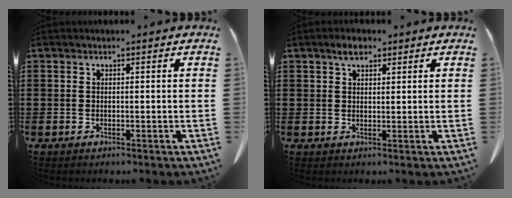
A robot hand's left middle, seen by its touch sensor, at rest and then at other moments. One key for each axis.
{"total": 2.8, "fx": 1.9, "fy": 1.1, "fz": 1.6, "tx": -0.027, "ty": 0.003, "tz": 0.033}